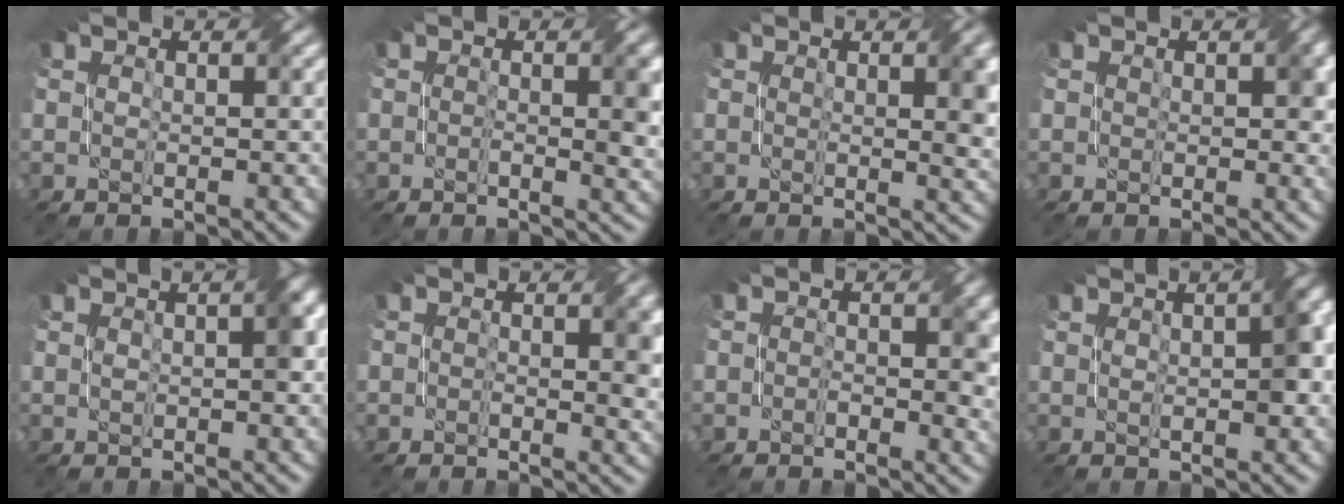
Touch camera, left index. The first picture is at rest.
{"total": 3.2, "force": [0.0, 0.9, 3.1], "torque": [-0.047, -0.001, -0.001]}
{"total": 3.3, "force": [0.8, 1.0, 3.1], "torque": [-0.038, -0.001, 0.013]}
{"total": 2.4, "force": [0.7, 1.4, 1.8], "torque": [-0.019, 0.002, 0.010]}
{"total": 2.6, "force": [0.1, 0.8, 2.4], "torque": [-0.043, 0.008, 0.003]}
{"total": 2.9, "force": [0.1, 1.3, 2.6], "torque": [-0.032, -0.001, 0.000]}
{"total": 3.1, "force": [0.0, 1.7, 2.5], "torque": [-0.029, -0.001, -0.005]}
{"total": 4.4, "force": [0.5, 1.5, 4.1], "torque": [-0.055, 0.014, 0.007]}